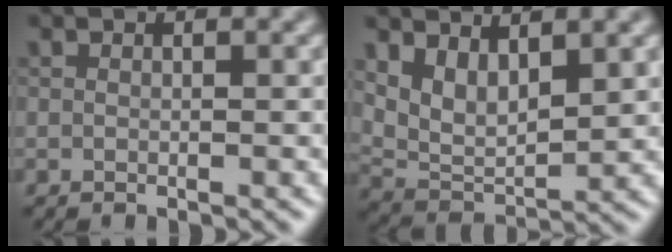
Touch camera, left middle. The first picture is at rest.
{"total": 4.9, "force": [2.3, 2.6, 3.4], "torque": [-0.073, -0.016, 0.049]}